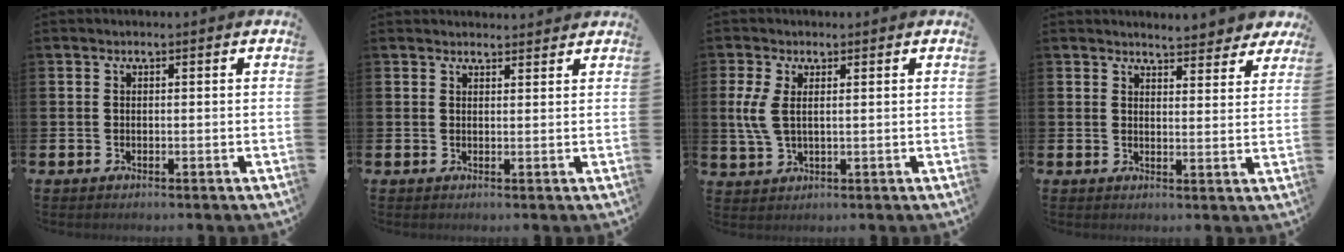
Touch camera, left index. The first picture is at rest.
{"total": 1.9, "force": [1.9, 0.3, -0.1], "torque": [0.011, -0.011, 0.032]}
{"total": 3.8, "force": [1.8, 1.6, 3.0], "torque": [-0.061, 0.002, 0.030]}
{"total": 4.5, "force": [4.4, 0.7, 0.3], "torque": [-0.007, -0.028, 0.078]}